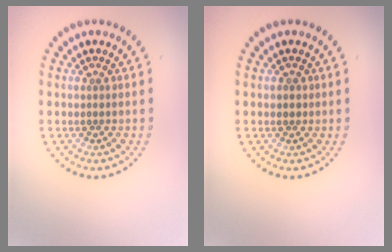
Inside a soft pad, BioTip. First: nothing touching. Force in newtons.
{"total": 1.0, "press": 0.9, "slide": 0.4}